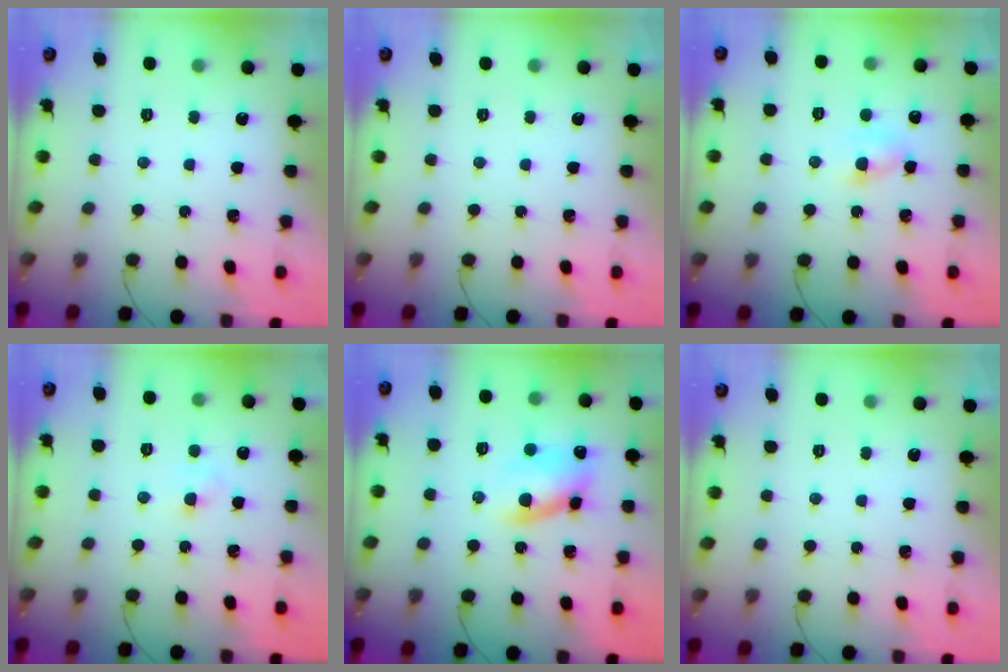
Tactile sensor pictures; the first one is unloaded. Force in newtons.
{"total": 0.0}
{"total": 2.8, "press": 2.6, "slide": 1.1}
{"total": 2.8, "press": 2.6, "slide": 0.9}
{"total": 10.2, "press": 10.1, "slide": 1.2}
{"total": 0.0}